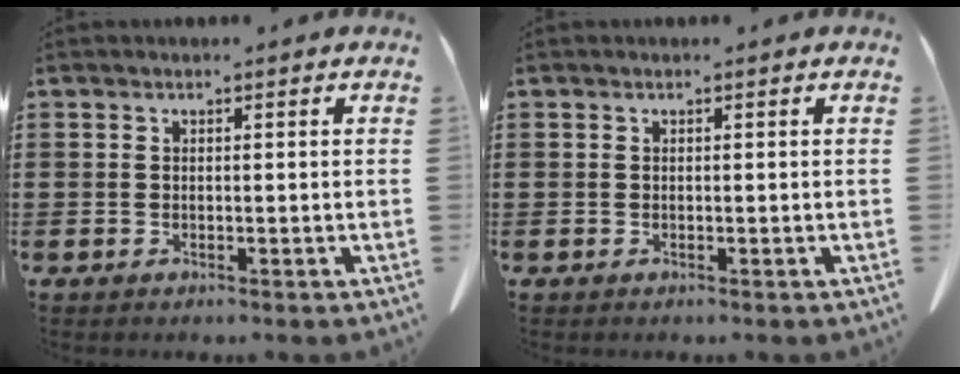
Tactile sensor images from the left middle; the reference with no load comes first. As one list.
[{"total": 0.0}]